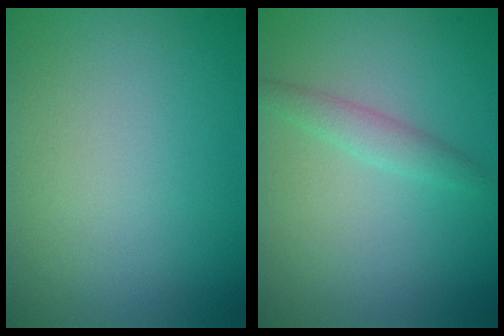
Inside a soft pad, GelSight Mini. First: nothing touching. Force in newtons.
{"total": 1.7, "press": 1.7, "slide": 0.1}